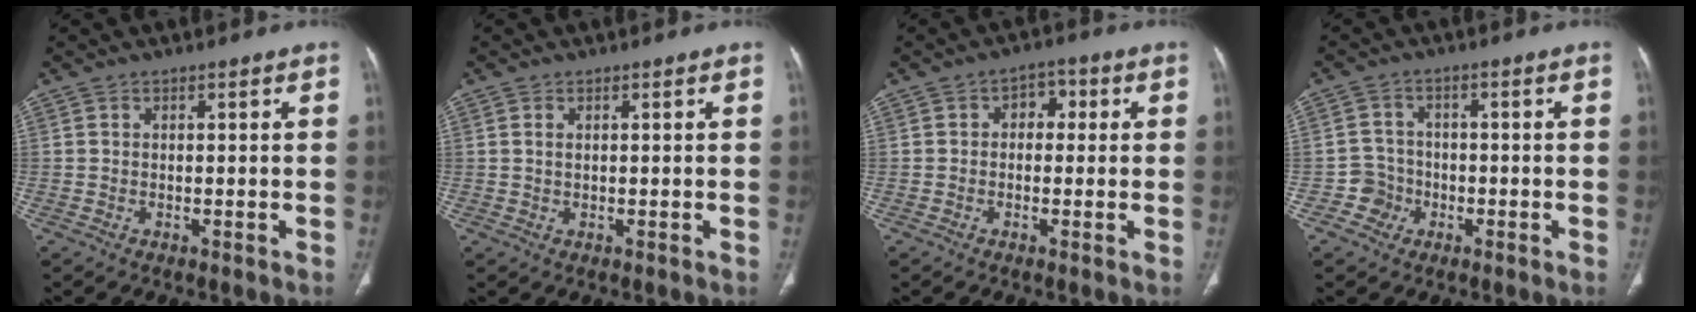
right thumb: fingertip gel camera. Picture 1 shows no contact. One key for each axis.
{"total": 1.1, "fx": 0.4, "fy": 0.5, "fz": 0.8, "tx": -0.022, "ty": 0.003, "tz": 0.012}
{"total": 4.0, "fx": 0.5, "fy": 3.0, "fz": 2.7, "tx": -0.012, "ty": 0.013, "tz": -0.003}
{"total": 4.0, "fx": -1.7, "fy": 3.6, "fz": -0.1, "tx": 0.024, "ty": 0.016, "tz": -0.035}